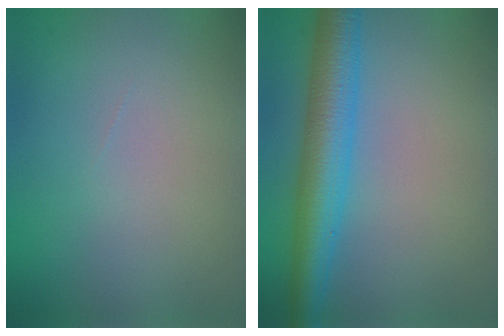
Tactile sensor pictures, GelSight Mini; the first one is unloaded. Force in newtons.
{"total": 6.2, "press": 6.2, "slide": 0.2}